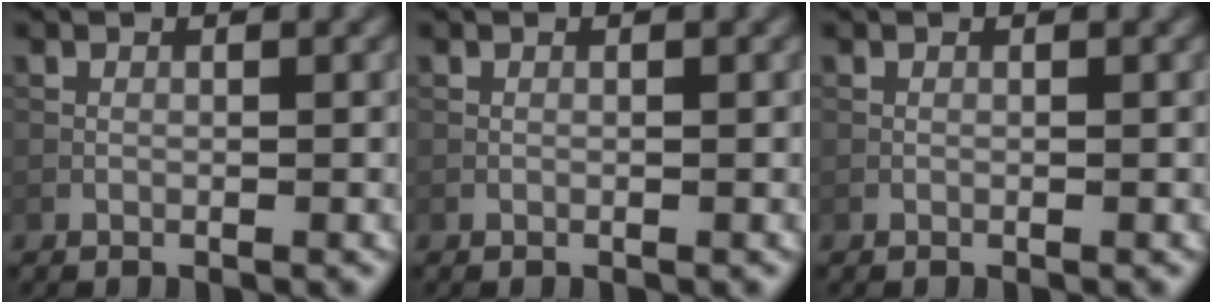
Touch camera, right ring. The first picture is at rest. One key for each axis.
{"total": 0.0}
{"total": 0.0}